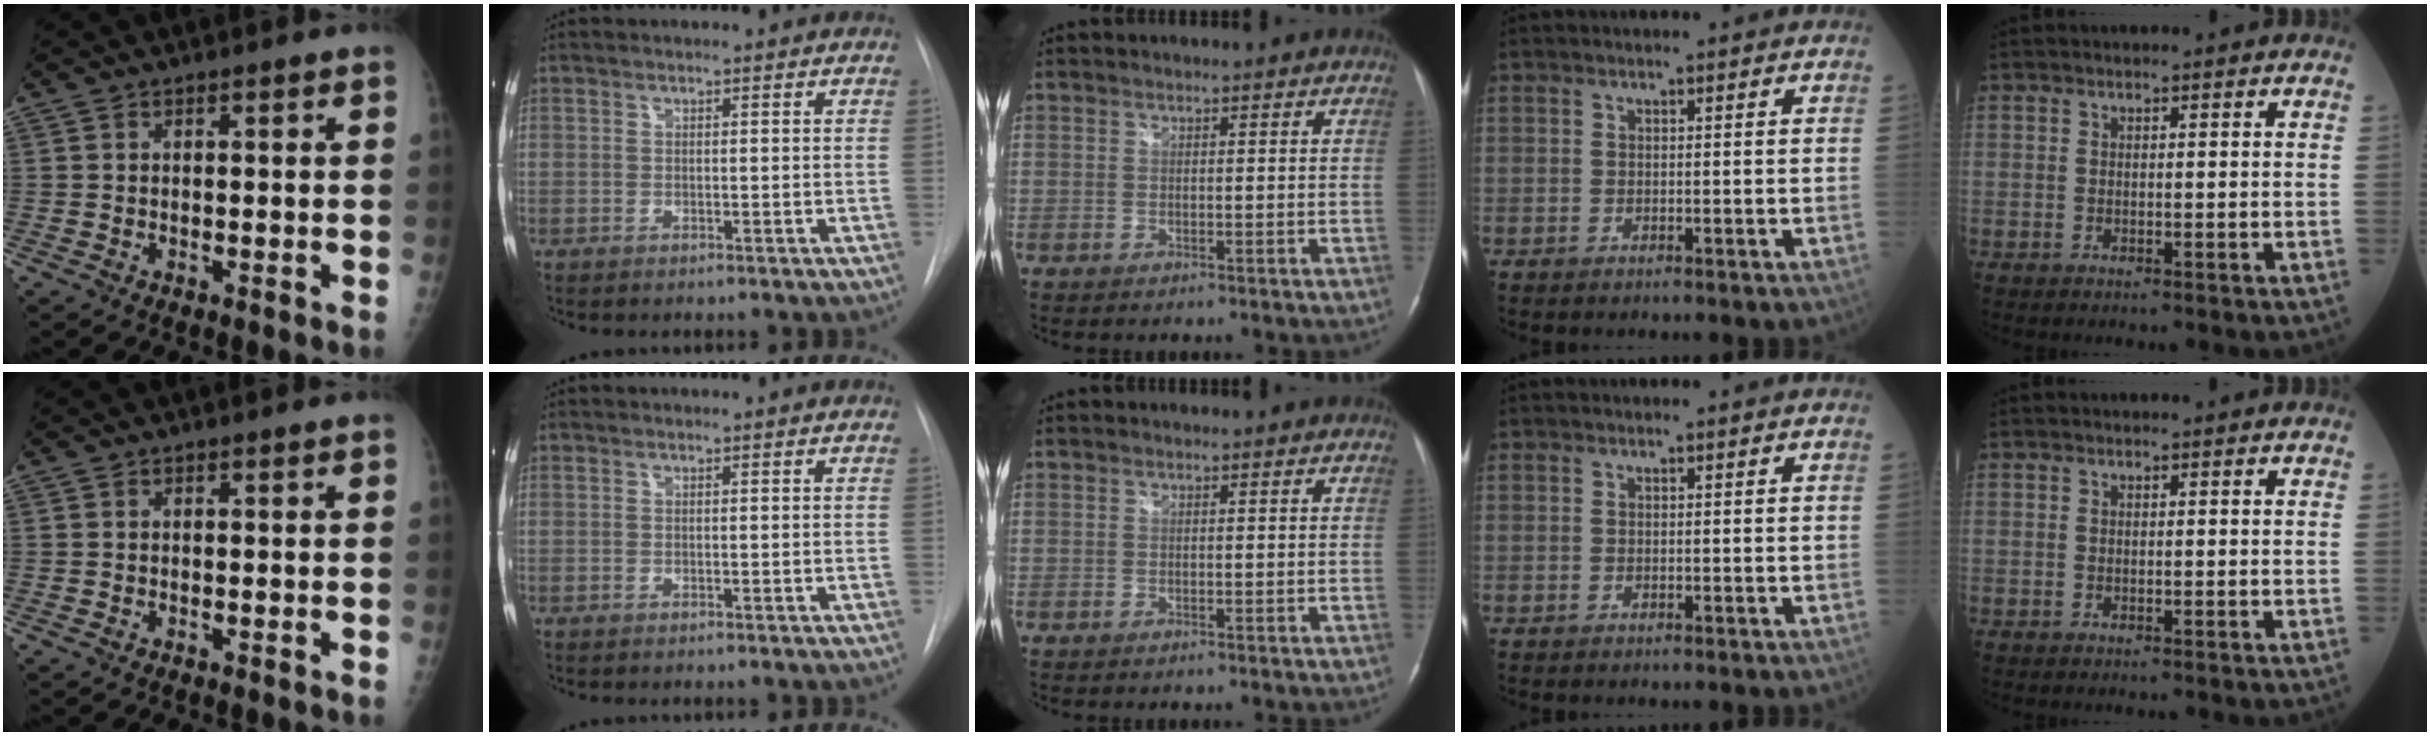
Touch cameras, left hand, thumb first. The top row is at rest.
{}